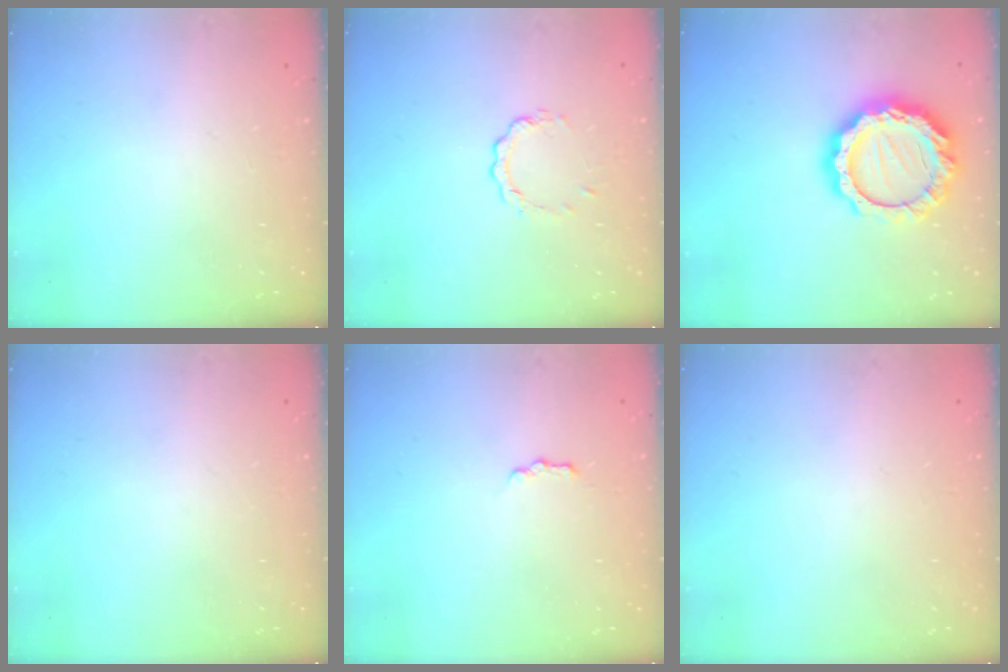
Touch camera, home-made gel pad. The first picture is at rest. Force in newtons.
{"total": 3.7, "press": 3.7, "slide": 0.5}
{"total": 17.7, "press": 17.6, "slide": 1.5}
{"total": 0.0}
{"total": 3.5, "press": 3.4, "slide": 0.5}
{"total": 1.7, "press": 1.7, "slide": 0.1}